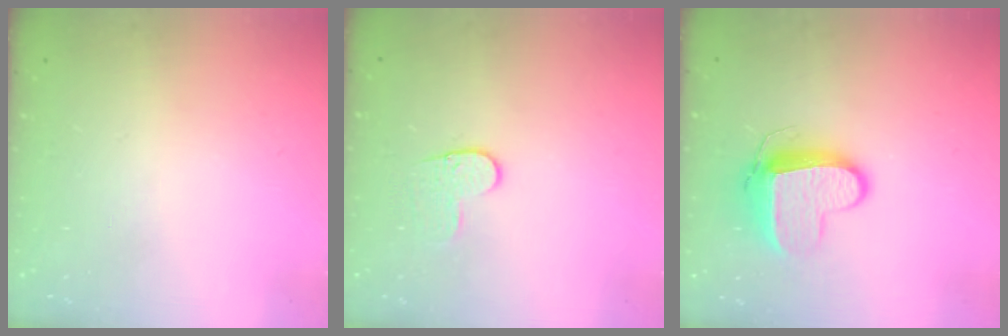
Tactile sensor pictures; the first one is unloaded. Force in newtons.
{"total": 5.8, "press": 5.7, "slide": 0.4}
{"total": 10.7, "press": 10.6, "slide": 1.1}